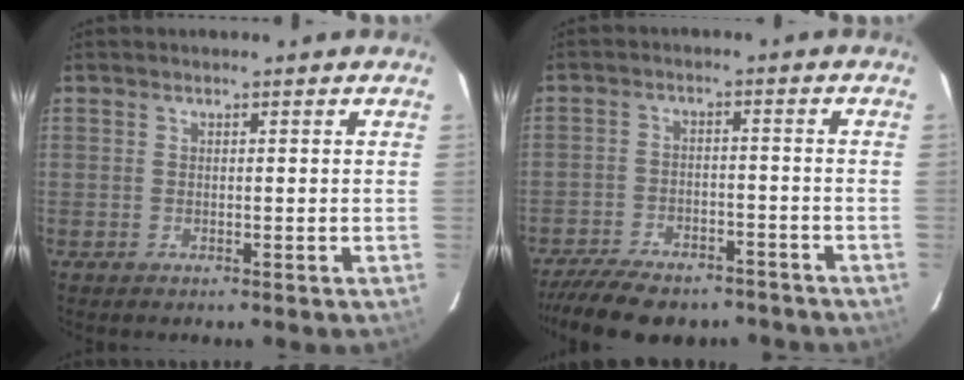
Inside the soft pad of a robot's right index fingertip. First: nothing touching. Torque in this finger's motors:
{"motor_torque": [1.32, -0.82, 0.68, 0.10]}